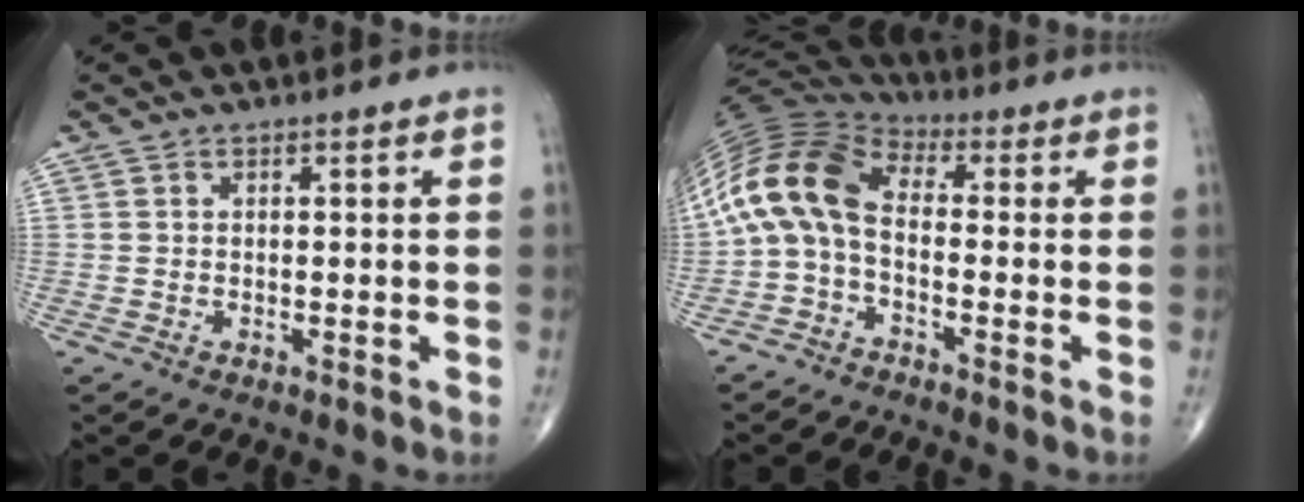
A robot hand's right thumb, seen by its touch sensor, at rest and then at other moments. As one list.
[{"total": 12.5, "force": [-1.2, 7.2, 10.2], "torque": [-0.205, 0.048, -0.043]}]